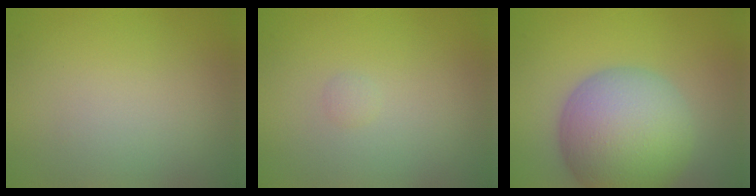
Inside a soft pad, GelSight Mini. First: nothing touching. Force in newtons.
{"total": 0.5, "press": 0.5, "slide": 0.1}
{"total": 11.0, "press": 11.0, "slide": 0.7}